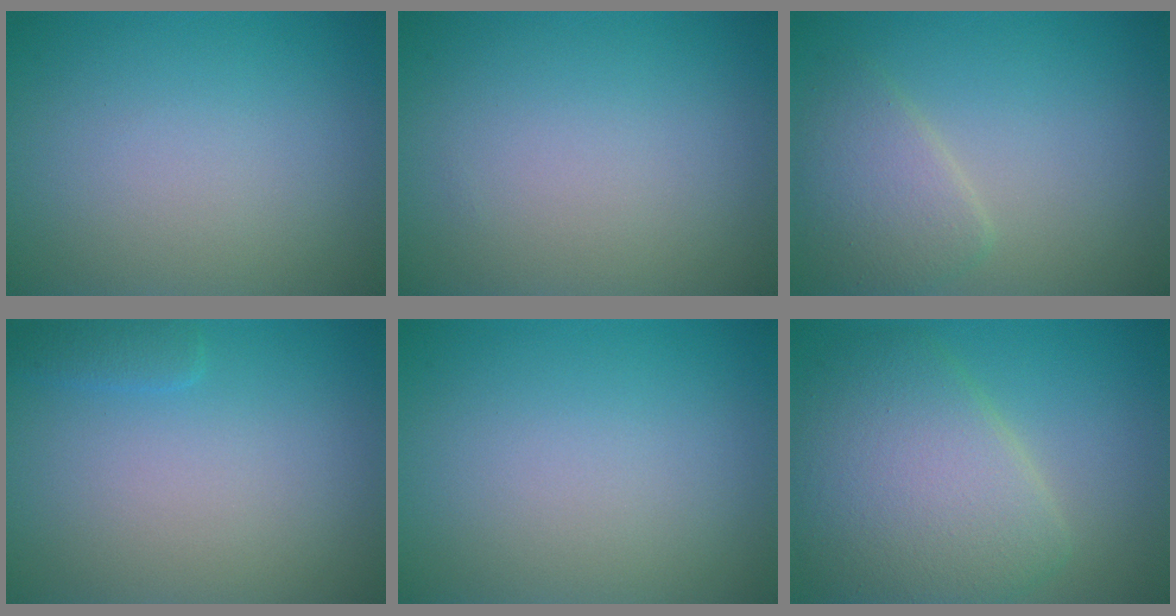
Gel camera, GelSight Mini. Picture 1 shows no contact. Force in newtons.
{"total": 0.0}
{"total": 3.1, "press": 3.1, "slide": 0.2}
{"total": 1.0, "press": 1.0, "slide": 0.1}
{"total": 0.0}
{"total": 7.7, "press": 7.7, "slide": 0.4}